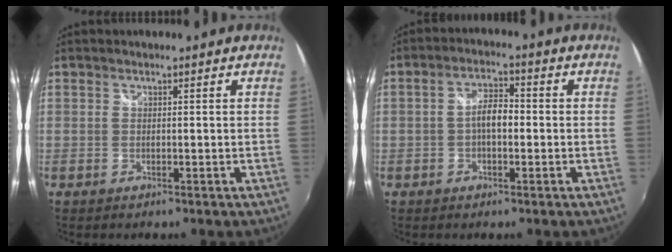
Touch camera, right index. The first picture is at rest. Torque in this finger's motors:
{"motor_torque": [0.95, -0.08, 0.50, 0.09]}